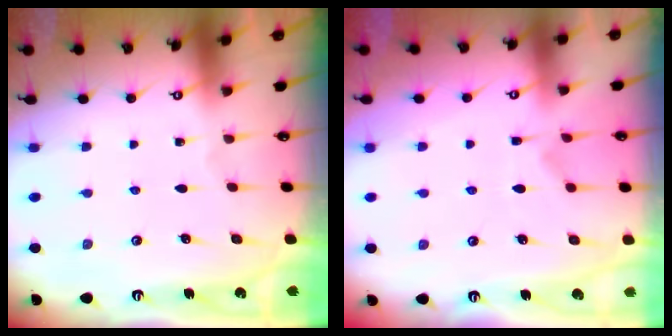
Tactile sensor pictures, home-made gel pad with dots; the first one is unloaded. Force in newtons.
{"total": 1.1, "press": 0.1, "slide": 1.1}